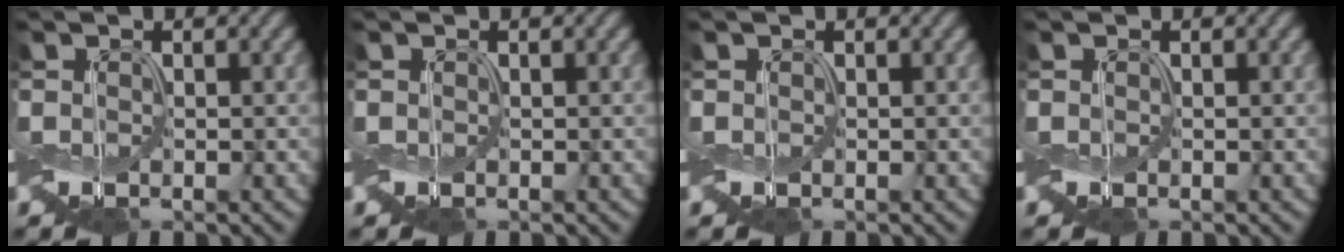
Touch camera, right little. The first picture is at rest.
{"total": 0.0}
{"total": 0.0}
{"total": 0.0}